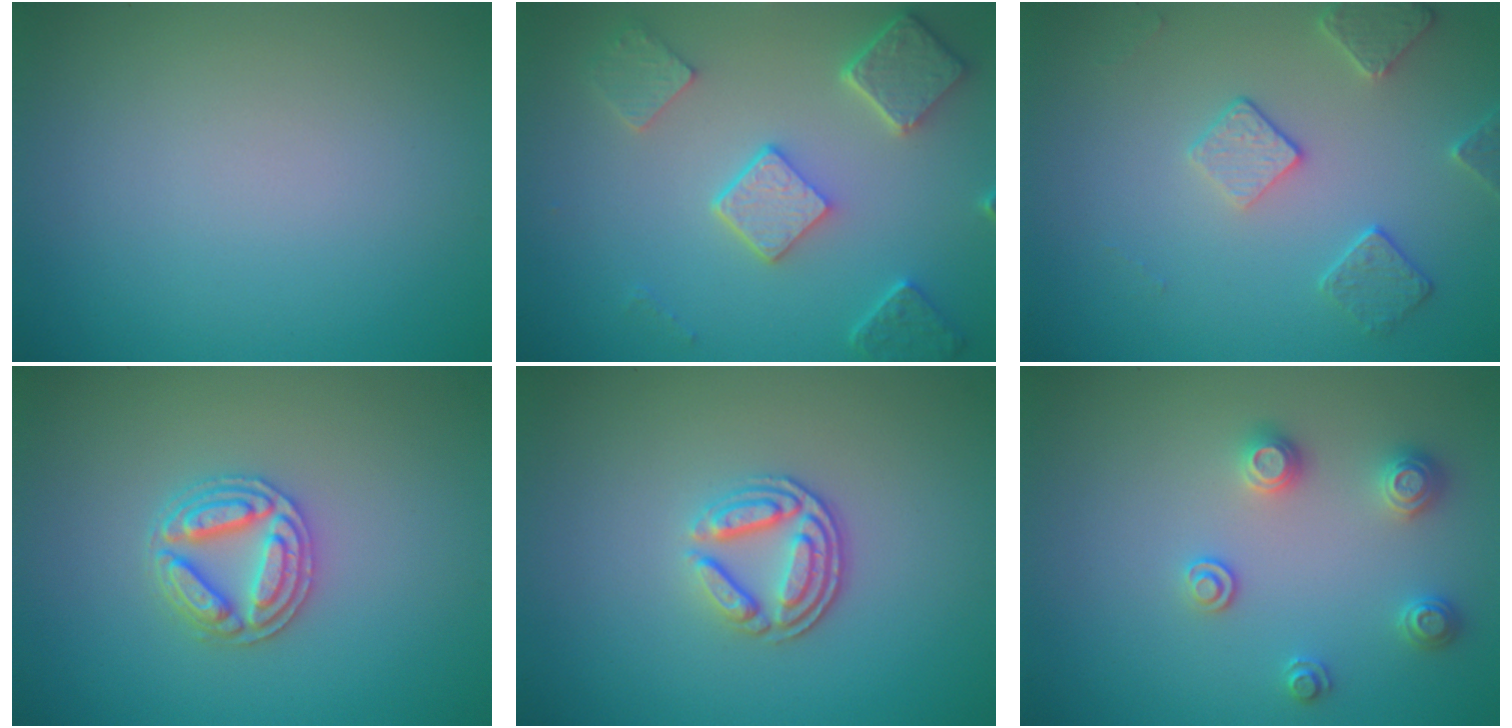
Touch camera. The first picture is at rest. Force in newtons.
{"total": 5.0, "press": 3.9, "slide": 3.1}
{"total": 2.9, "press": 2.8, "slide": 0.9}
{"total": 3.3, "press": 3.2, "slide": 0.6}
{"total": 3.4, "press": 2.7, "slide": 2.1}
{"total": 2.5, "press": 2.5, "slide": 0.3}